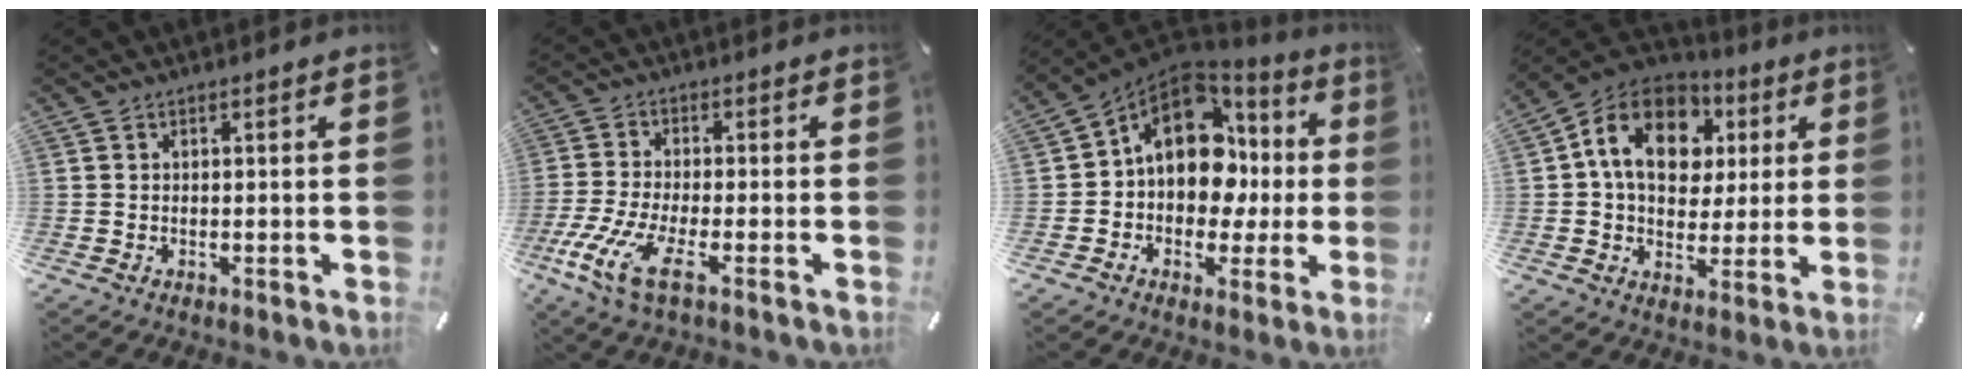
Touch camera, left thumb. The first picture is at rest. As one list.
[{"total": 10.4, "force": [-4.6, 3.2, 8.8], "torque": [-0.203, -0.014, -0.090]}, {"total": 15.5, "force": [2.4, 11.8, 9.8], "torque": [-0.177, -0.016, 0.043]}, {"total": 16.2, "force": [4.3, 12.5, 9.4], "torque": [-0.167, -0.006, 0.079]}]